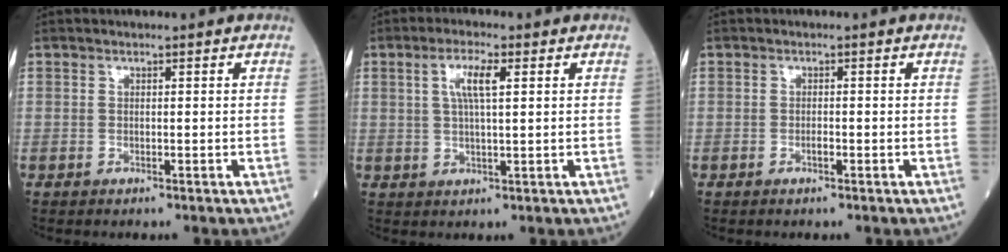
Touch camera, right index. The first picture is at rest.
{"total": 4.8, "force": [1.6, 0.7, 4.5], "torque": [-0.089, 0.005, 0.030]}
{"total": 0.9, "force": [-0.4, 0.2, 0.8], "torque": [-0.018, -0.001, -0.007]}